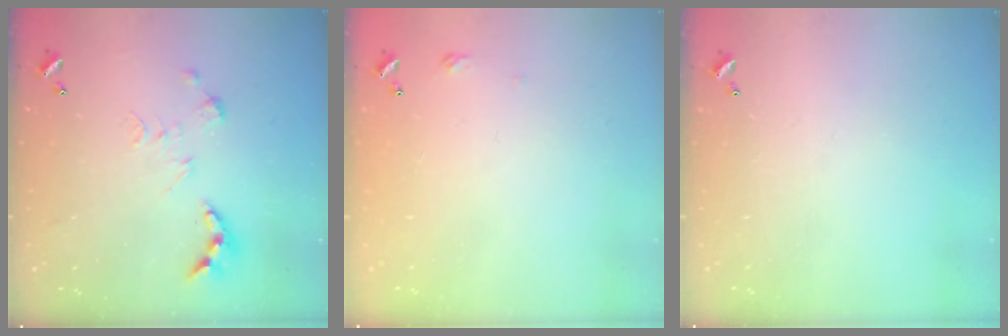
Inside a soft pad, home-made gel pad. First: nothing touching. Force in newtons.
{"total": 2.7, "press": 2.6, "slide": 0.4}
{"total": 0.0}